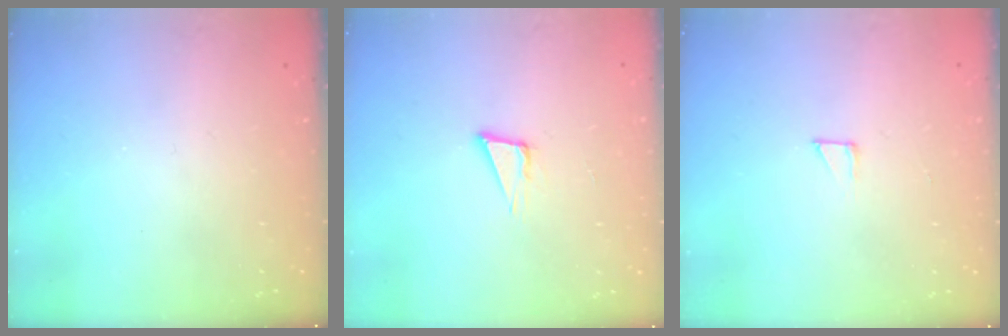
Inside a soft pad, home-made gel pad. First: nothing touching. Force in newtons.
{"total": 4.3, "press": 3.1, "slide": 3.0}
{"total": 2.3, "press": 2.3, "slide": 0.2}